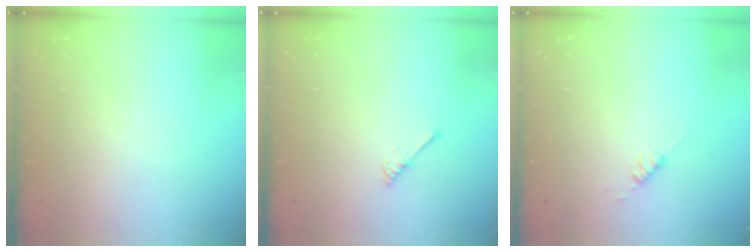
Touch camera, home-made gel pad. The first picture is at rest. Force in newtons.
{"total": 3.0, "press": 2.9, "slide": 0.5}
{"total": 2.6, "press": 2.6, "slide": 0.3}